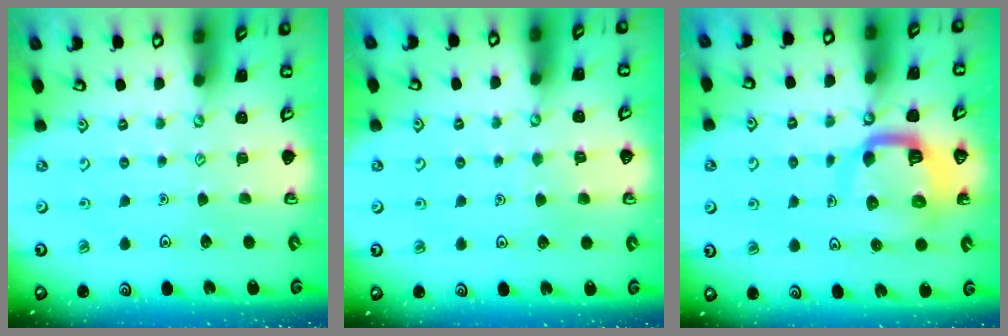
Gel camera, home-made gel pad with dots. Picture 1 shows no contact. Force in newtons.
{"total": 2.6, "press": 2.6, "slide": 0.3}
{"total": 11.9, "press": 11.9, "slide": 1.3}